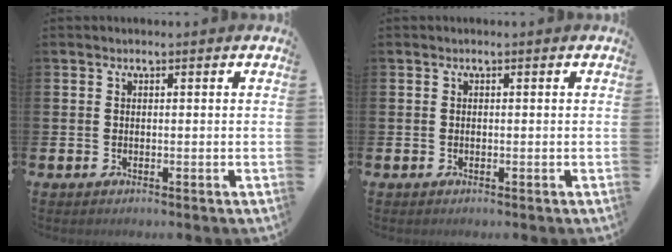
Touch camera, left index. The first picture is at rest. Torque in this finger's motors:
{"motor_torque": [-0.12, -0.19, -0.03, -0.01]}